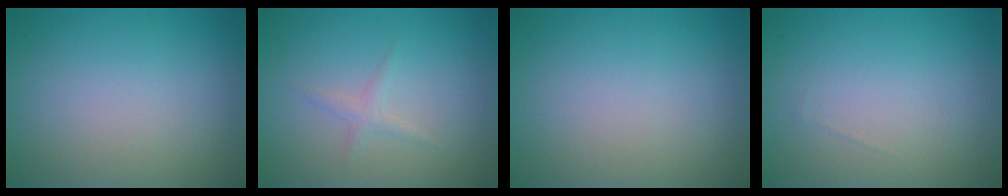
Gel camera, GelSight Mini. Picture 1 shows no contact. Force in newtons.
{"total": 1.0, "press": 1.0, "slide": 0.1}
{"total": 0.0}
{"total": 0.0}